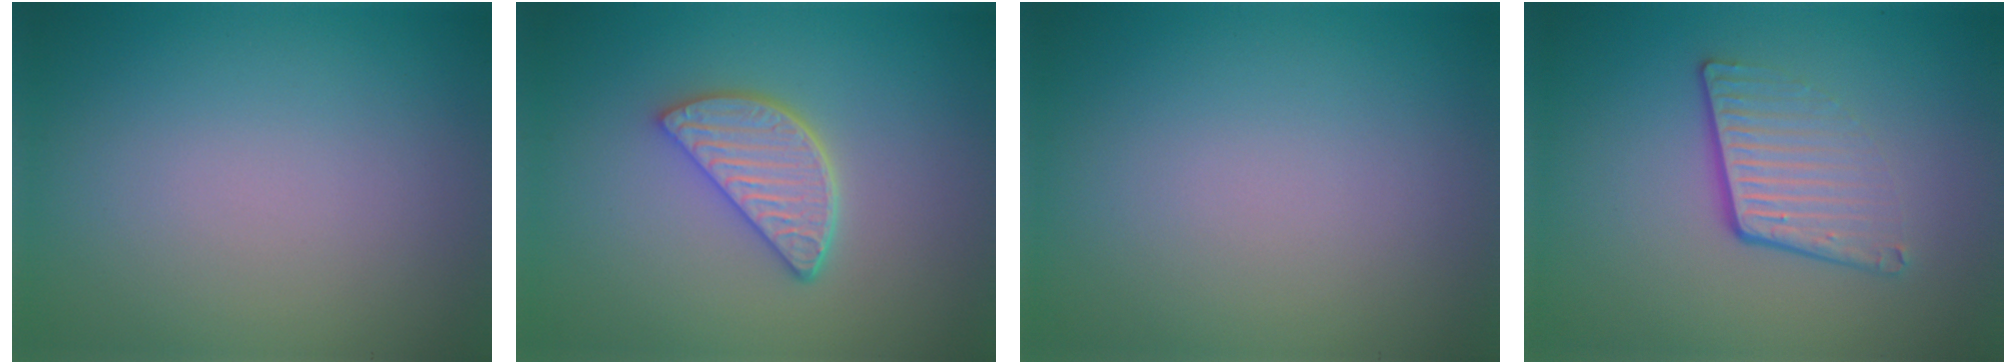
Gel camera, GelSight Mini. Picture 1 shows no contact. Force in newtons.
{"total": 3.9, "press": 3.3, "slide": 2.2}
{"total": 0.0}
{"total": 4.1, "press": 2.6, "slide": 3.1}